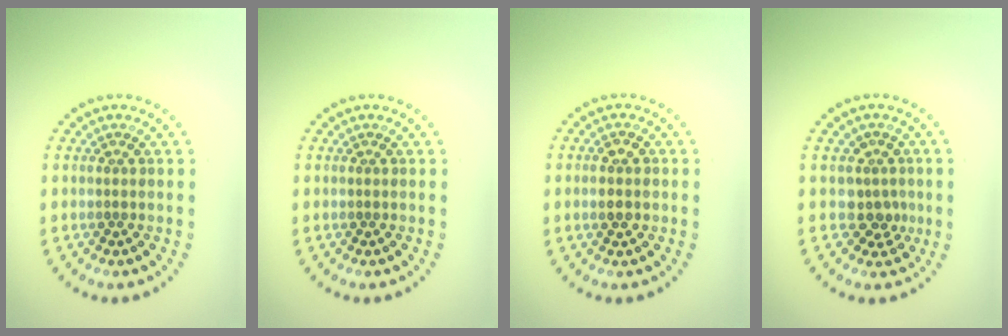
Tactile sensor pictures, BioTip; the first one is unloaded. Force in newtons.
{"total": 0.0}
{"total": 1.8, "press": 1.8, "slide": 0.1}
{"total": 2.3, "press": 1.8, "slide": 1.6}